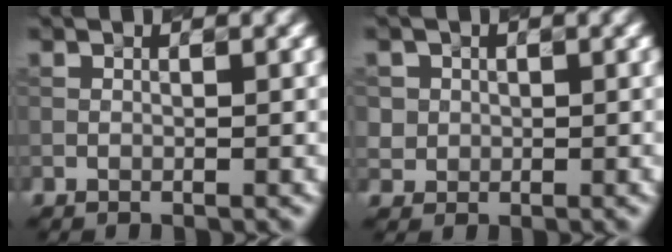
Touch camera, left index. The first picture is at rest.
{"total": 1.8, "force": [0.4, 1.7, -0.2], "torque": [0.001, 0.003, 0.018]}